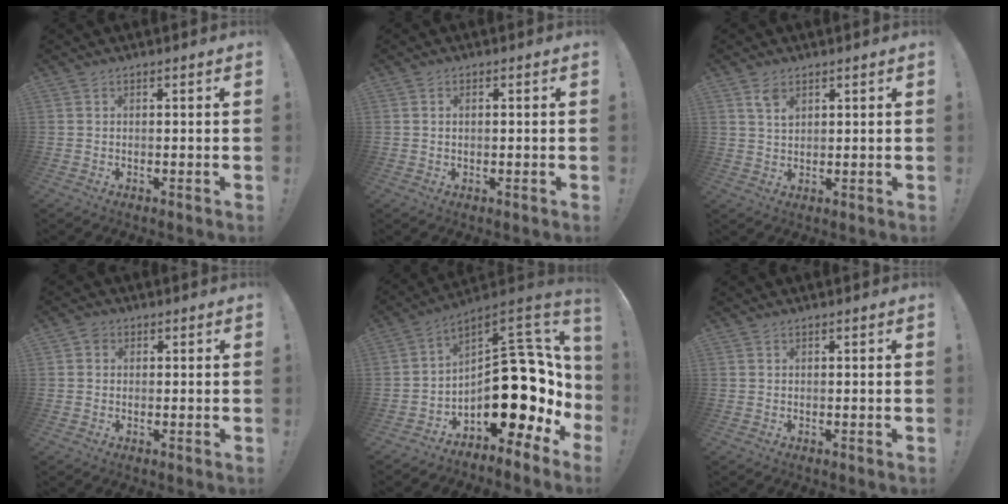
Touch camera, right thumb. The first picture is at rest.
{"total": 0.9, "force": [0.1, 0.5, 0.8], "torque": [-0.019, 0.004, 0.002]}
{"total": 4.3, "force": [2.8, 2.1, 2.5], "torque": [-0.033, -0.015, 0.049]}
{"total": 1.9, "force": [0.6, 1.7, 0.5], "torque": [-0.008, 0.000, 0.009]}
{"total": 21.0, "force": [-2.9, 12.7, 16.4], "torque": [-0.198, -0.006, -0.020]}
{"total": 0.0}